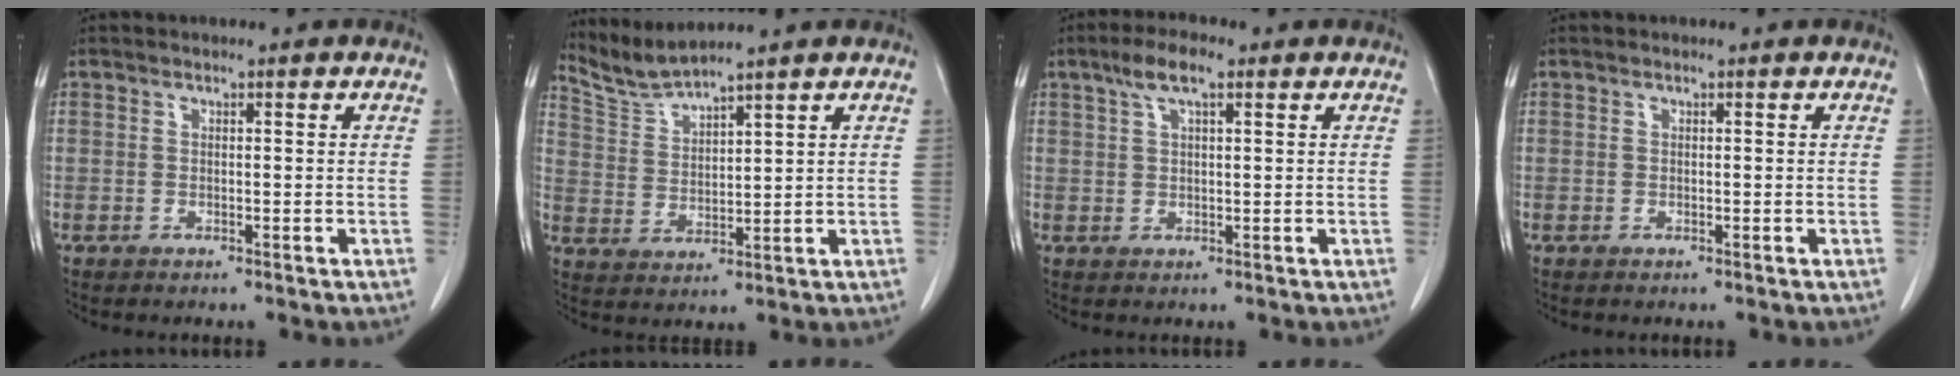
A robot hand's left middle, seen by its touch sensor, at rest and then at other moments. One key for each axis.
{"total": 5.0, "fx": 4.8, "fy": -1.5, "fz": 0.0, "tx": -0.016, "ty": -0.008, "tz": 0.108}
{"total": 4.5, "fx": 2.7, "fy": 1.2, "fz": 3.5, "tx": -0.073, "ty": 0.014, "tz": 0.051}
{"total": 0.0}